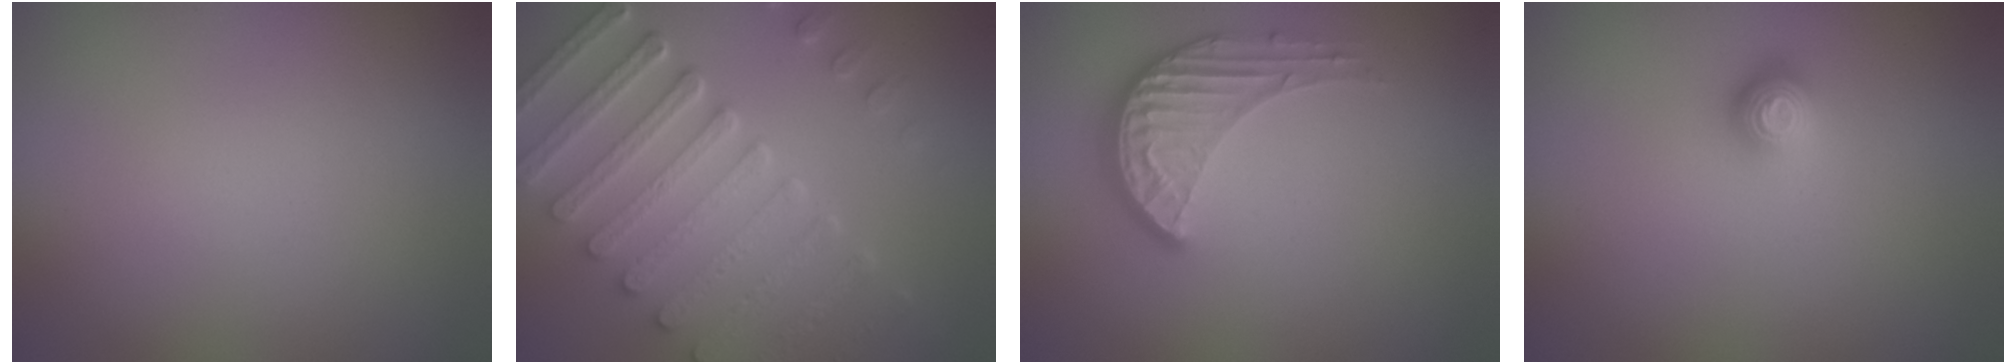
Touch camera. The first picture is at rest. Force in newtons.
{"total": 8.3, "press": 6.3, "slide": 5.4}
{"total": 3.8, "press": 3.1, "slide": 2.2}
{"total": 1.7, "press": 1.3, "slide": 1.2}